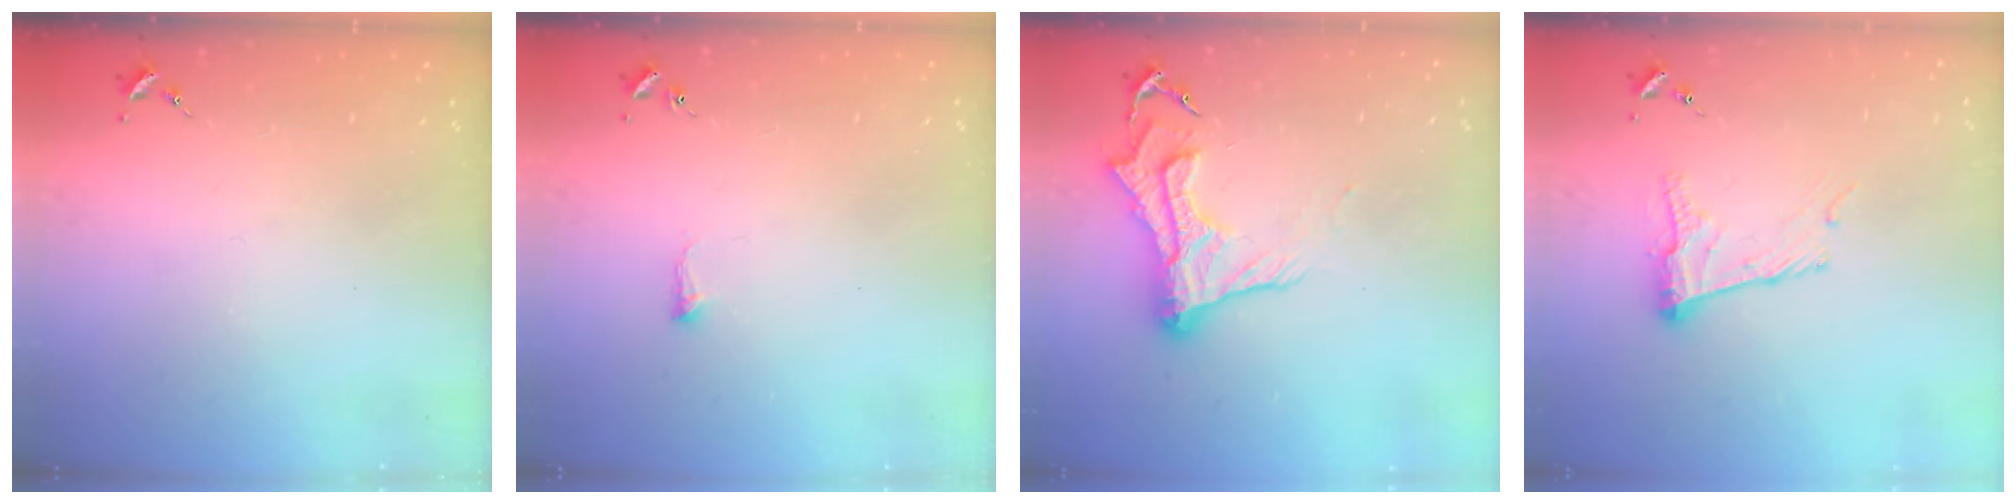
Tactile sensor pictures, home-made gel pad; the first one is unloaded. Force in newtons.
{"total": 5.2, "press": 5.1, "slide": 0.8}
{"total": 13.1, "press": 13.1, "slide": 1.5}
{"total": 12.0, "press": 12.0, "slide": 0.8}